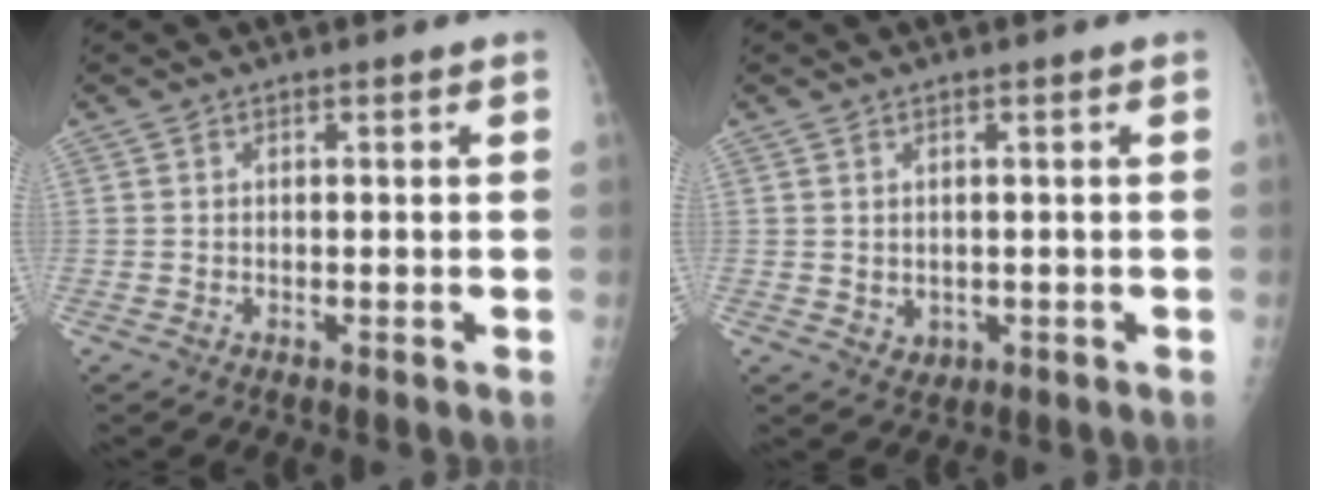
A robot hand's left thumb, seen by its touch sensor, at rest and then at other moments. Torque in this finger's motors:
{"motor_torque": [-0.59, 0.05, 0.31, 0.05, 0.04]}